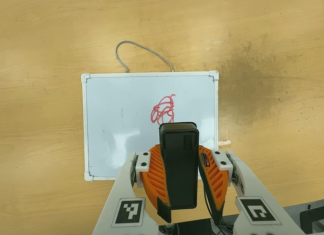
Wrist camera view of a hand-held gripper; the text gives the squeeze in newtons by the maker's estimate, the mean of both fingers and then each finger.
{"total": 7.6, "left": 6.7, "right": 8.5}